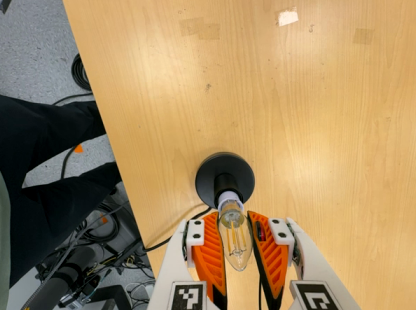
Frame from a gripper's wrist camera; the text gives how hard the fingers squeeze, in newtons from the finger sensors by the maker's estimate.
{"total": 19.5, "left": 19.6, "right": 19.4}